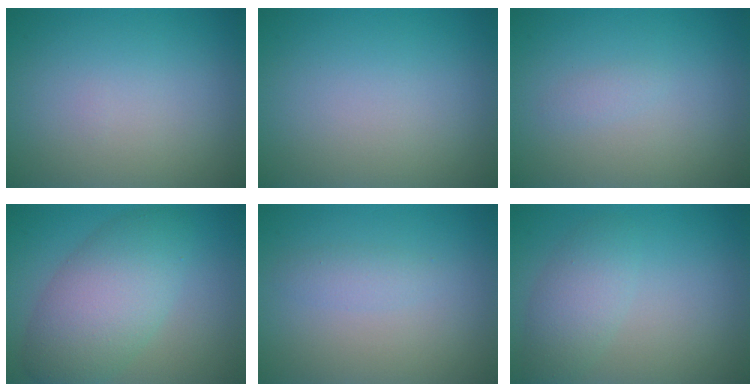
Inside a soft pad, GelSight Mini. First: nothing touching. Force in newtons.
{"total": 0.0}
{"total": 0.6, "press": 0.6, "slide": 0.0}
{"total": 6.9, "press": 6.9, "slide": 0.3}
{"total": 1.1, "press": 1.1, "slide": 0.0}
{"total": 2.9, "press": 2.9, "slide": 0.2}